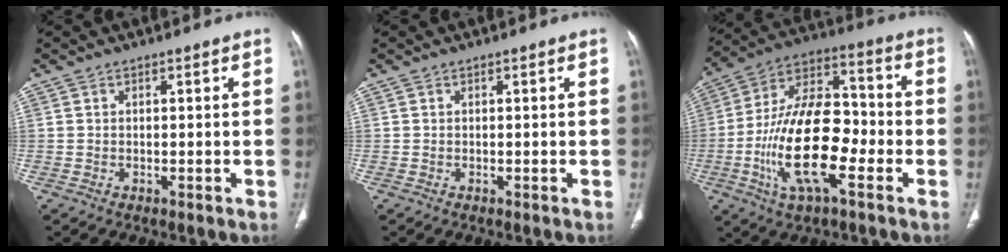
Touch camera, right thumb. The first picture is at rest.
{"total": 0.0}
{"total": 20.2, "force": [-5.4, 8.9, 17.3], "torque": [-0.304, 0.033, -0.097]}